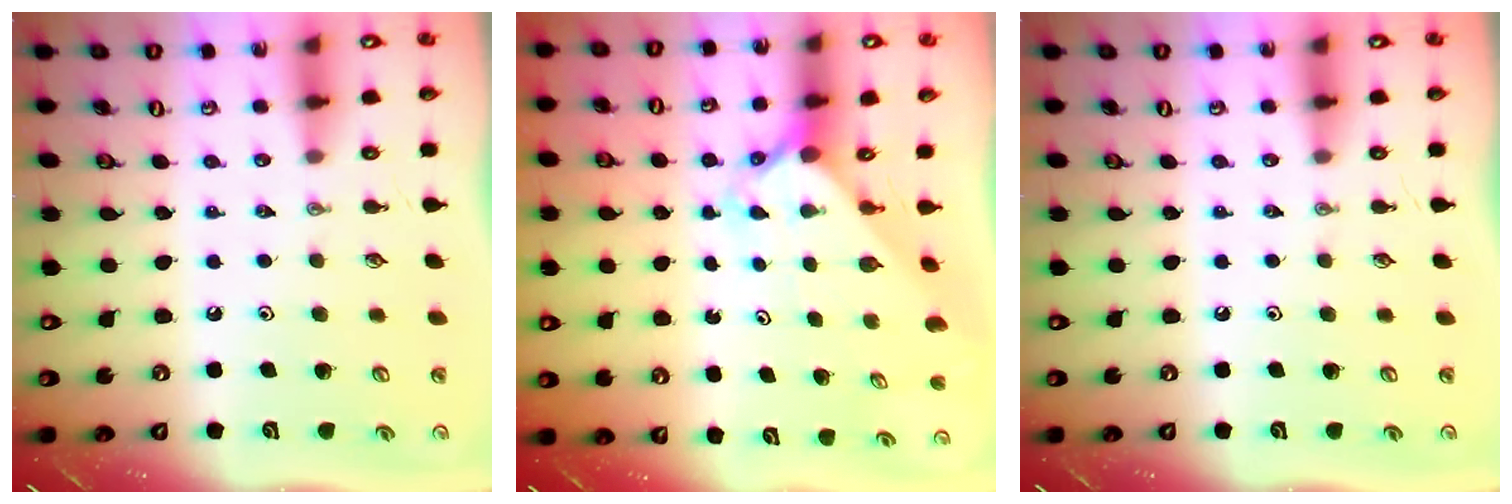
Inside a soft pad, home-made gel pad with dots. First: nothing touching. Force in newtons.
{"total": 2.4, "press": 2.3, "slide": 0.2}
{"total": 0.0}